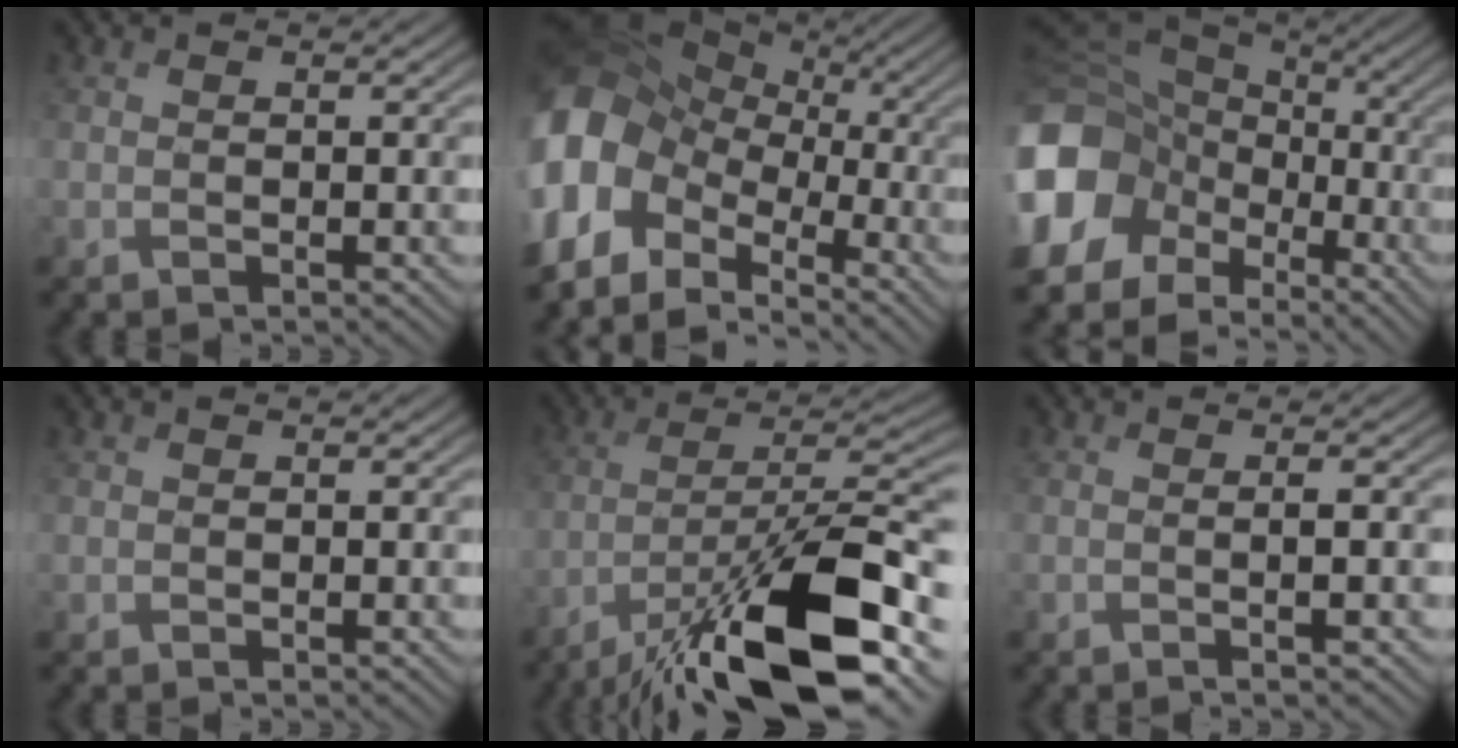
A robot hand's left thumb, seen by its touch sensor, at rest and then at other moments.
{"total": 14.3, "force": [-4.4, 10.6, 8.5], "torque": [-0.236, -0.002, -0.102]}
{"total": 17.7, "force": [-6.8, 13.9, 8.7], "torque": [-0.262, -0.016, -0.119]}
{"total": 0.0}
{"total": 16.5, "force": [-10.1, 4.7, 12.2], "torque": [-0.211, -0.005, -0.175]}
{"total": 2.0, "force": [-0.1, 0.3, 2.0], "torque": [-0.035, 0.004, -0.011]}